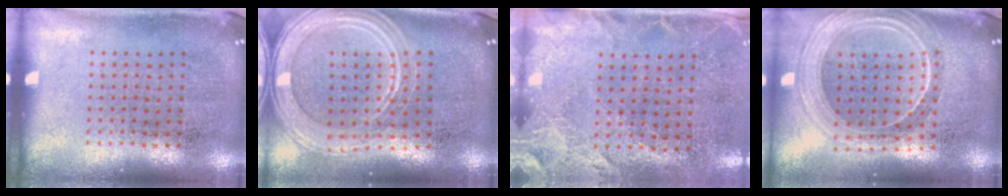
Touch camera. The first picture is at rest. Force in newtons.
{"total": 2.3, "press": 2.0, "slide": 1.1}
{"total": 2.5, "press": 2.1, "slide": 1.3}
{"total": 2.3, "press": 2.0, "slide": 1.2}